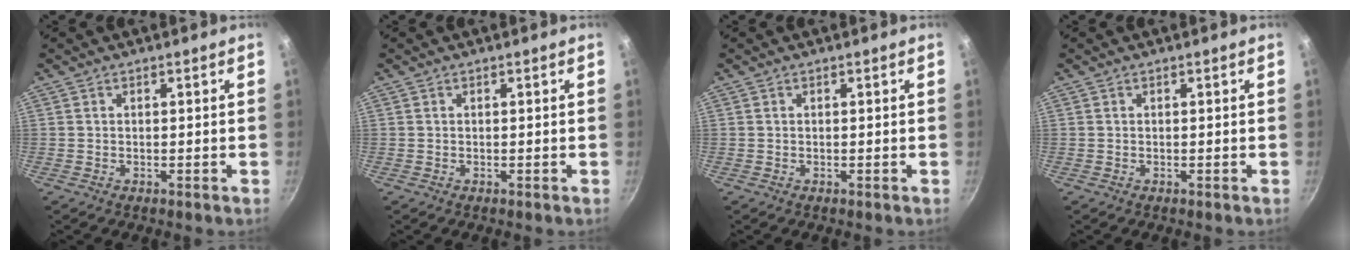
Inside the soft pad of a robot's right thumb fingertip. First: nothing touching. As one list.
[{"total": 0.0}, {"total": 0.0}, {"total": 0.0}]